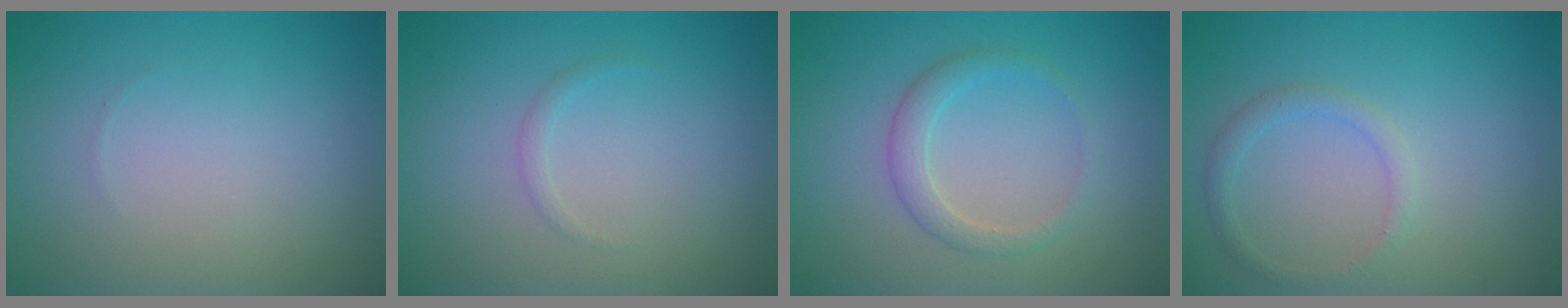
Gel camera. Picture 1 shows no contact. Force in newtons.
{"total": 0.6, "press": 0.6, "slide": 0.1}
{"total": 2.1, "press": 2.1, "slide": 0.2}
{"total": 1.4, "press": 1.4, "slide": 0.2}